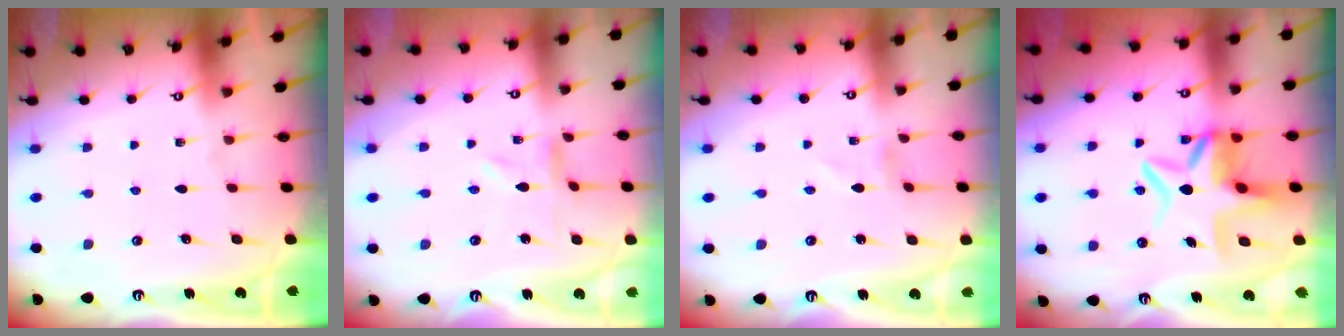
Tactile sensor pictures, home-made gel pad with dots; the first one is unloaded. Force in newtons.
{"total": 0.0}
{"total": 1.3, "press": 1.2, "slide": 0.1}
{"total": 8.0, "press": 7.4, "slide": 2.9}